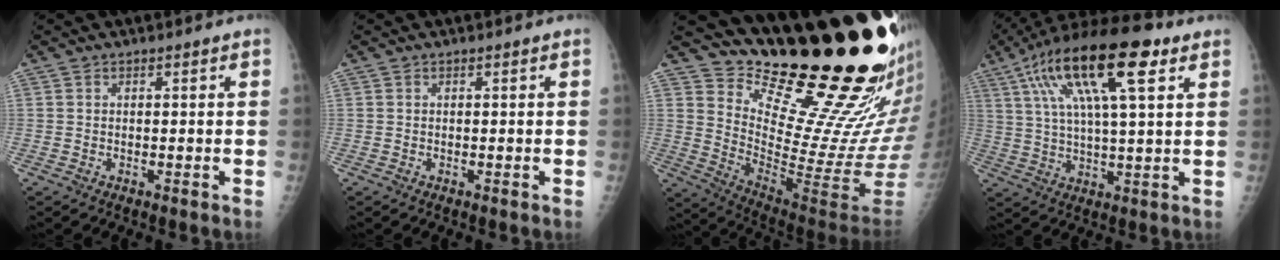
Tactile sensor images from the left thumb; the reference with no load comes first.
{"total": 0.0}
{"total": 29.1, "force": [20.8, 7.3, 19.1], "torque": [-0.253, -0.149, 0.312]}
{"total": 20.0, "force": [8.9, 5.8, 17.0], "torque": [-0.302, 0.005, 0.148]}